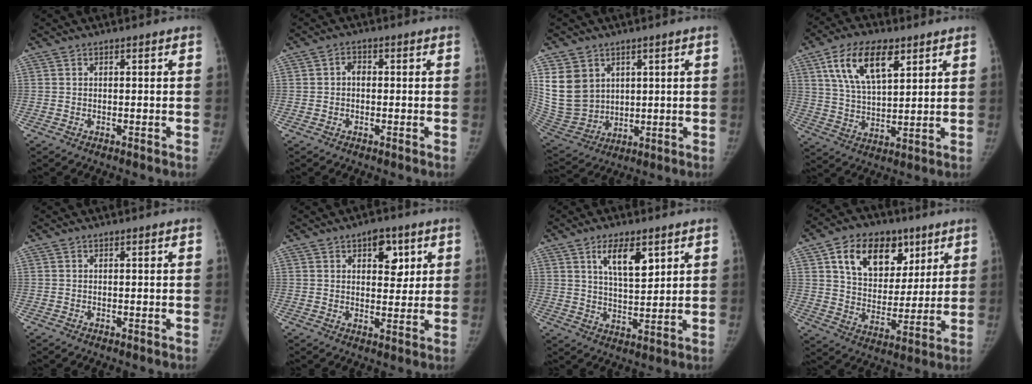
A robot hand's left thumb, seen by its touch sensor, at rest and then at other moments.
{"total": 2.1, "force": [-0.1, 1.7, 1.2], "torque": [-0.008, 0.008, -0.008]}
{"total": 13.4, "force": [4.6, 10.7, 6.5], "torque": [-0.109, -0.019, 0.118]}
{"total": 13.5, "force": [6.5, 6.5, 9.9], "torque": [-0.159, -0.017, 0.122]}
{"total": 0.0}
{"total": 6.9, "force": [3.1, 4.1, 4.6], "torque": [-0.031, -0.012, 0.041]}
{"total": 8.6, "force": [4.3, 3.6, 6.6], "torque": [-0.092, -0.028, 0.076]}
{"total": 17.9, "force": [8.3, 12.3, 10.0], "torque": [-0.120, -0.020, 0.141]}